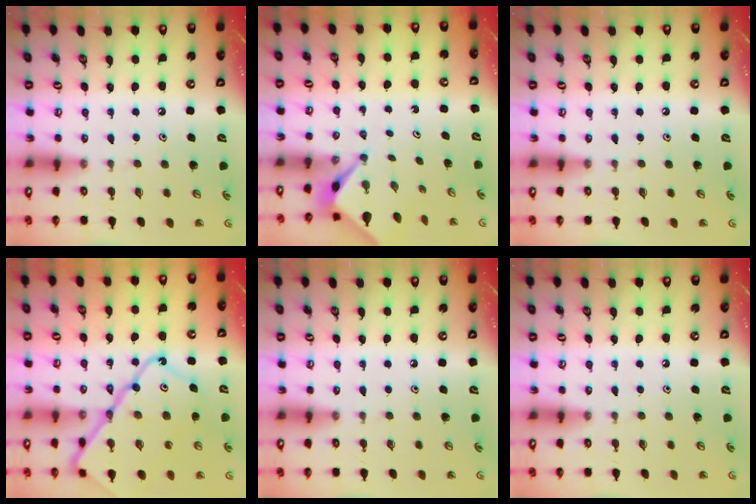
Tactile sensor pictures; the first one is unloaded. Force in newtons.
{"total": 2.5, "press": 2.5, "slide": 0.2}
{"total": 0.0}
{"total": 20.6, "press": 20.5, "slide": 2.0}
{"total": 0.0}
{"total": 0.0}